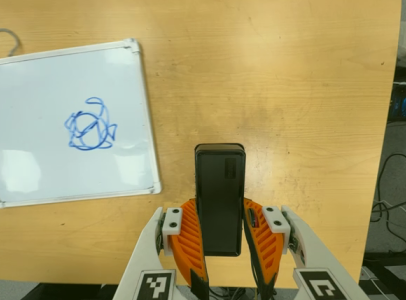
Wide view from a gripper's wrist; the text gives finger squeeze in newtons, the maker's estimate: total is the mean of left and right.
{"total": 7.5, "left": 5.2, "right": 9.9}